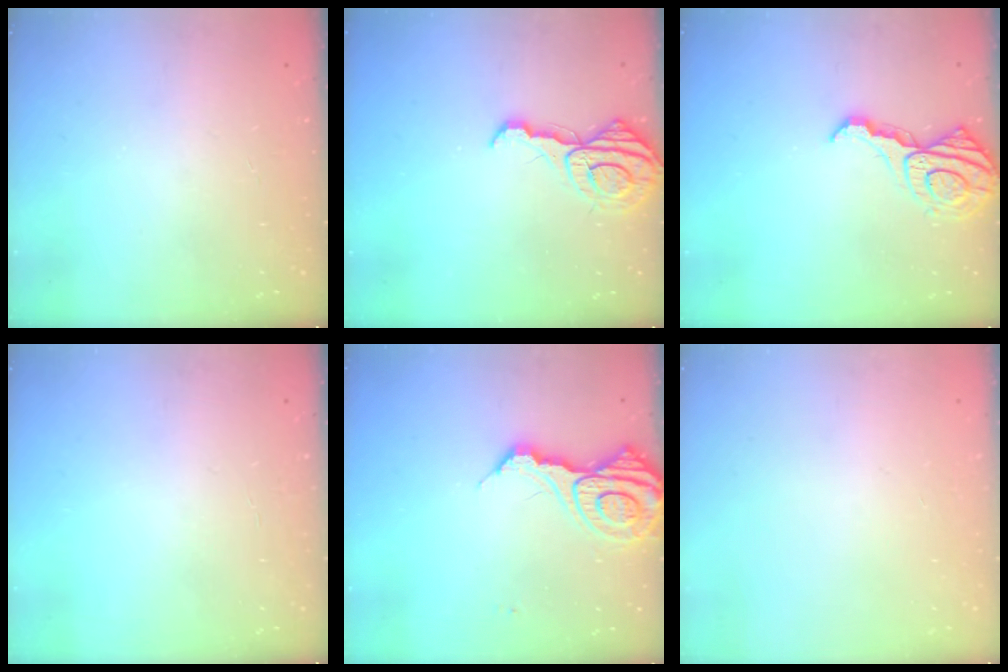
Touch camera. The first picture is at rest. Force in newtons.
{"total": 11.1, "press": 11.1, "slide": 1.2}
{"total": 13.7, "press": 13.7, "slide": 0.4}
{"total": 2.0, "press": 2.0, "slide": 0.2}
{"total": 14.4, "press": 14.3, "slide": 1.7}
{"total": 0.0}